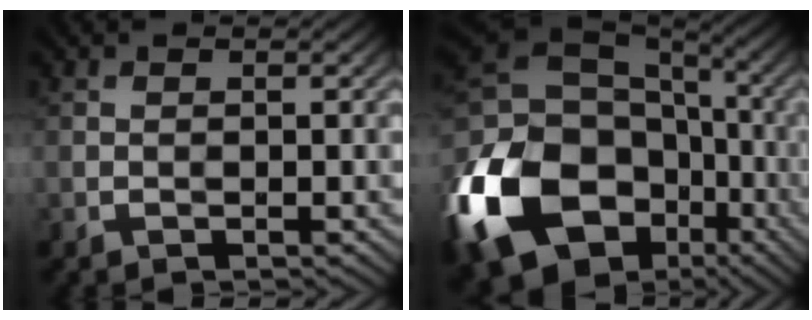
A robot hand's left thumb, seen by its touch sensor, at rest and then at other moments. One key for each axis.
{"total": 20.9, "fx": -8.1, "fy": 15.2, "fz": 11.9, "tx": -0.313, "ty": -0.034, "tz": -0.151}